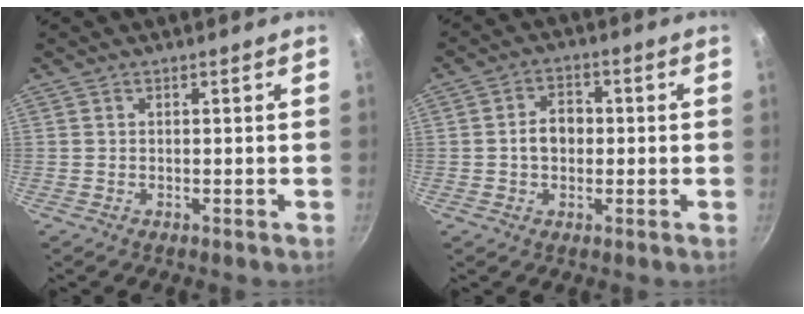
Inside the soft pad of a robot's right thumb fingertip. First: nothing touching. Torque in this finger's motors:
{"motor_torque": [1.02, 0.86, 0.52, 0.26, 0.02]}